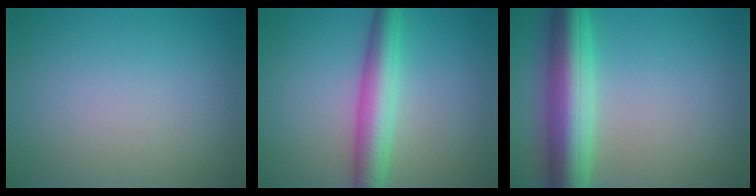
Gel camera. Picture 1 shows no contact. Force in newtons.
{"total": 5.0, "press": 5.0, "slide": 0.1}
{"total": 8.2, "press": 8.1, "slide": 0.3}